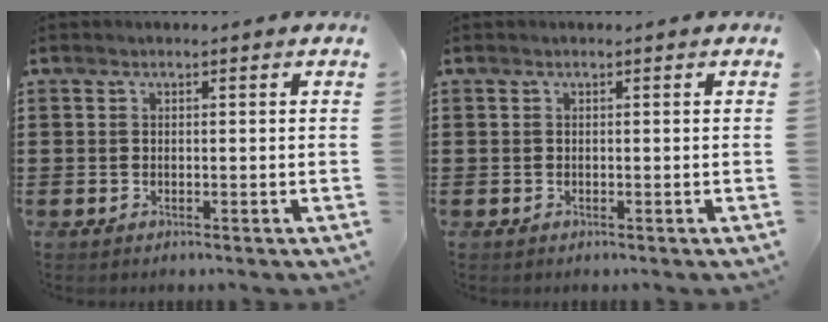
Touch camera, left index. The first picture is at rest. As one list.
[{"total": 0.0}]